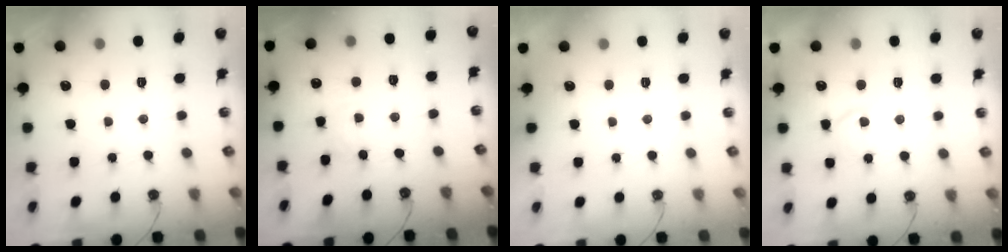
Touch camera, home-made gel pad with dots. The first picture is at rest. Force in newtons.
{"total": 1.5, "press": 1.5, "slide": 0.3}
{"total": 0.0}
{"total": 2.1, "press": 2.1, "slide": 0.4}